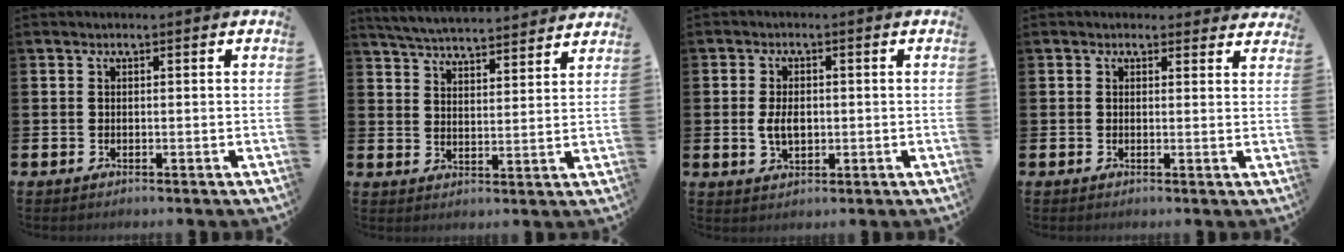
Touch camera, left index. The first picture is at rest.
{"total": 5.5, "force": [5.5, 0.2, 0.6], "torque": [-0.033, -0.038, 0.096]}
{"total": 3.5, "force": [0.0, 2.2, 2.8], "torque": [-0.042, 0.003, -0.004]}
{"total": 1.5, "force": [1.3, 0.6, 0.0], "torque": [0.010, -0.001, 0.022]}